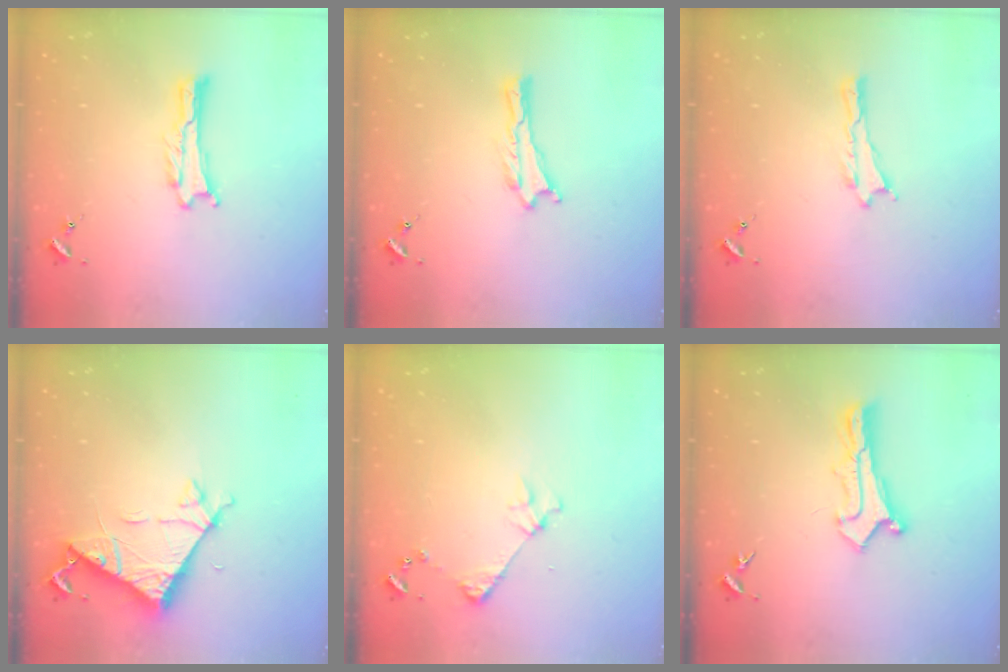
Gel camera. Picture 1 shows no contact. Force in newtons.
{"total": 0.0}
{"total": 0.0}
{"total": 6.9, "press": 6.9, "slide": 0.5}
{"total": 3.2, "press": 3.2, "slide": 0.3}
{"total": 1.1, "press": 1.1, "slide": 0.1}